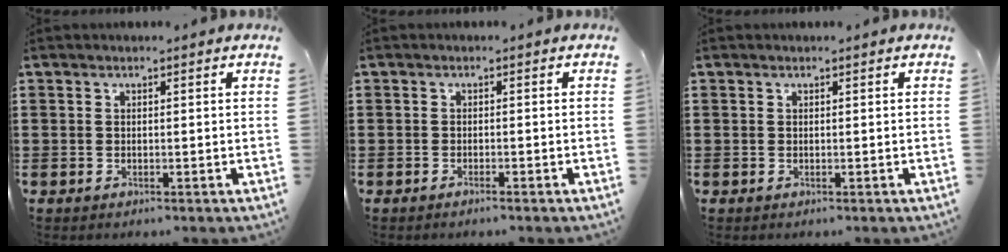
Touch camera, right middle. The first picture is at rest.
{"total": 0.7, "force": [-0.6, 0.0, 0.4], "torque": [-0.008, -0.003, -0.012]}
{"total": 0.0}